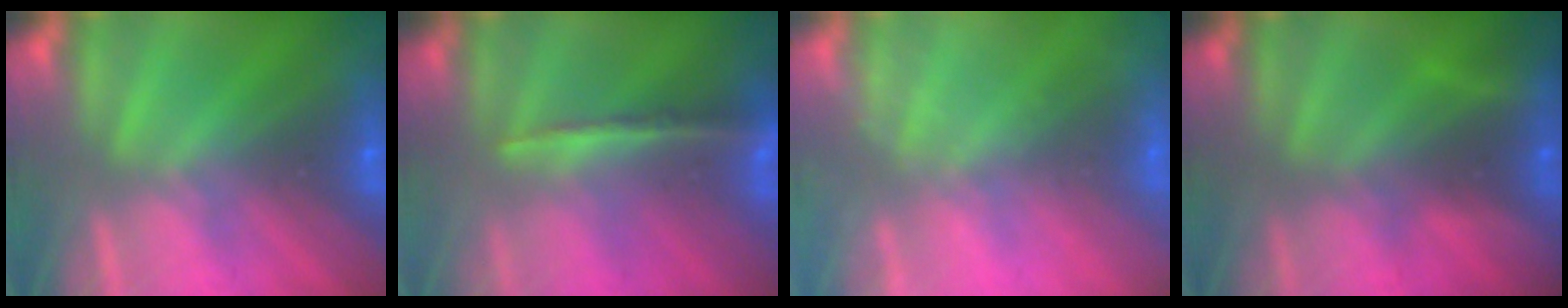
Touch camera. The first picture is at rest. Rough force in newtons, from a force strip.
{"total": 2.0}
{"total": 2.4}
{"total": 6.3}